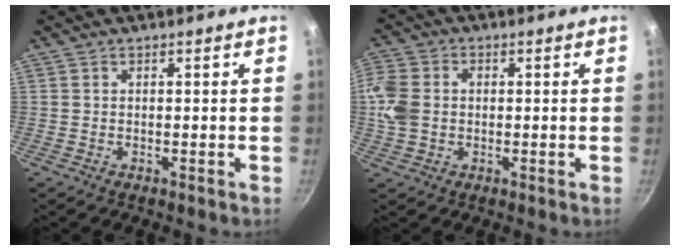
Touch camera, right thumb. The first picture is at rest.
{"total": 7.9, "force": [0.0, 6.2, 4.9], "torque": [-0.099, 0.006, -0.013]}